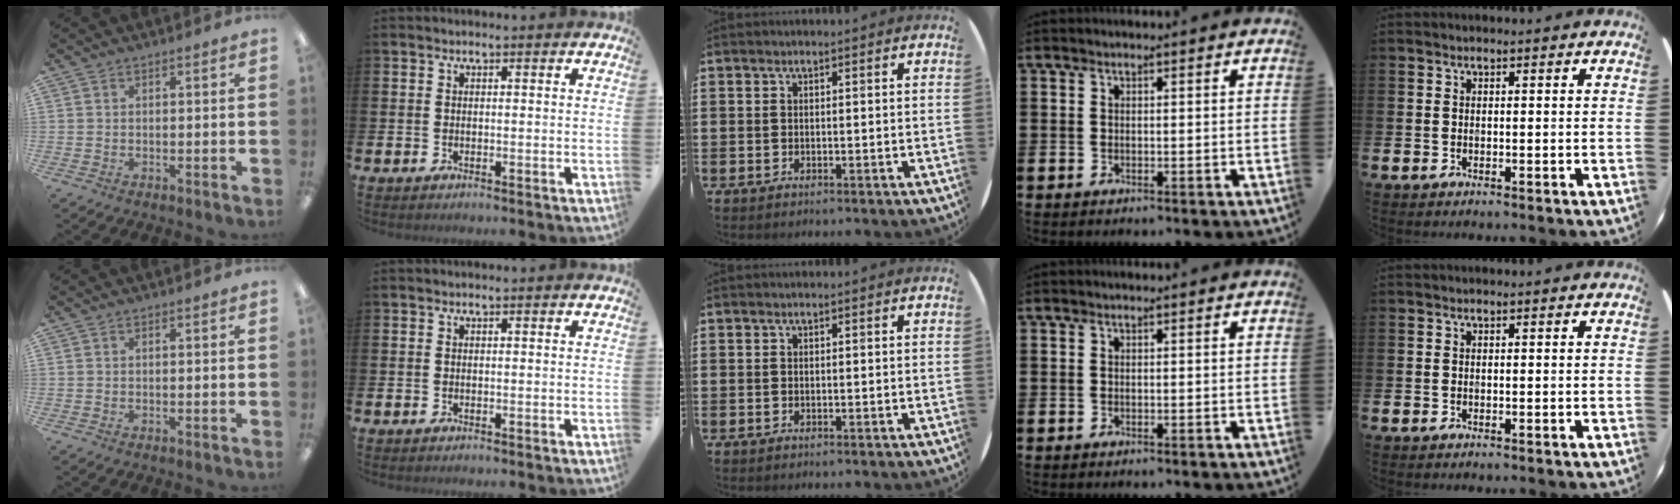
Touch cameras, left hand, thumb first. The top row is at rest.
{}